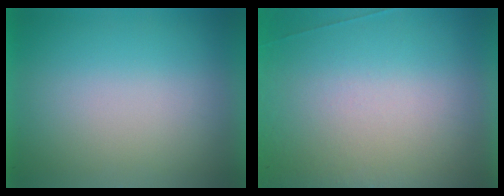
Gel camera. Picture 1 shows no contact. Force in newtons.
{"total": 6.8}